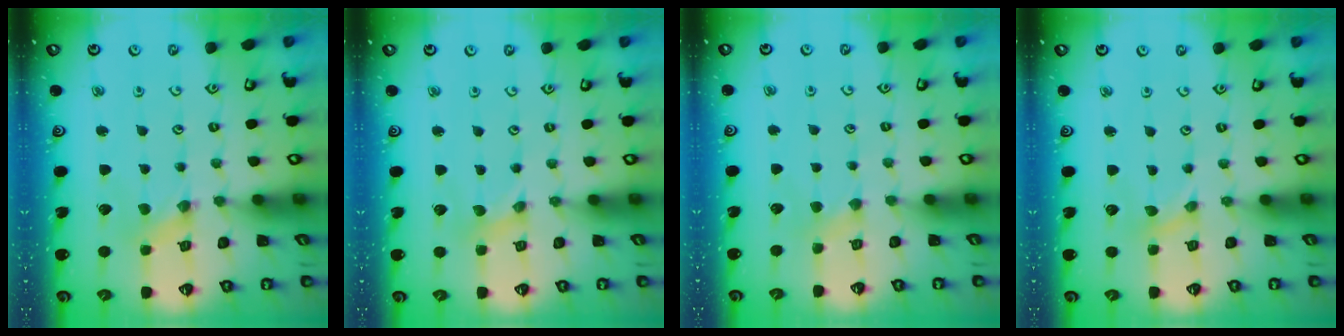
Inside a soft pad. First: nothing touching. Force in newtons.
{"total": 0.0}
{"total": 2.1, "press": 2.1, "slide": 0.5}
{"total": 0.0}